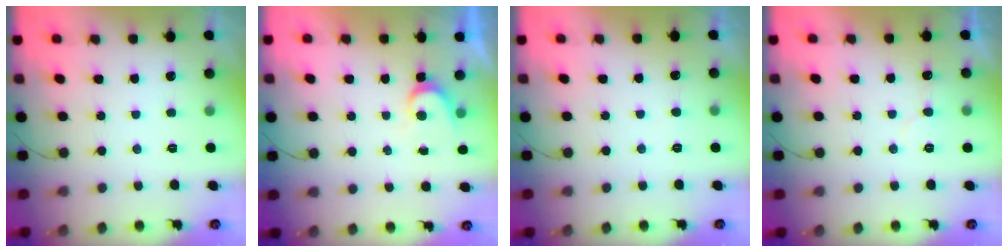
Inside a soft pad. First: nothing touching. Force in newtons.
{"total": 3.7, "press": 3.7, "slide": 0.4}
{"total": 3.5, "press": 3.5, "slide": 0.3}
{"total": 5.9, "press": 5.9, "slide": 0.3}